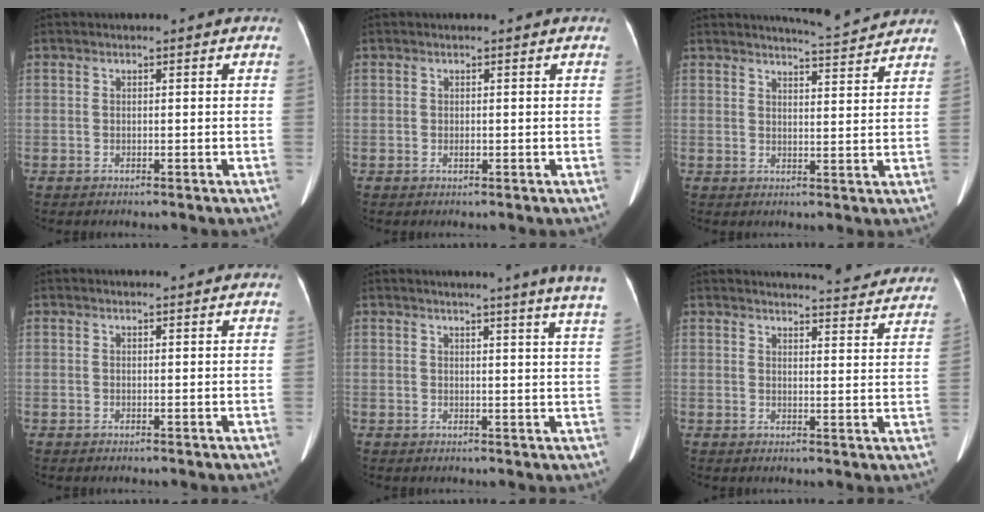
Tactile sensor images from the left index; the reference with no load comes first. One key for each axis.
{"total": 0.5, "fx": -0.1, "fy": 0.3, "fz": 0.5, "tx": -0.010, "ty": 0.002, "tz": -0.003}
{"total": 5.9, "fx": 5.9, "fy": -0.4, "fz": 0.6, "tx": -0.024, "ty": -0.005, "tz": 0.073}
{"total": 2.2, "fx": 2.2, "fy": 0.3, "fz": 0.5, "tx": -0.012, "ty": 0.009, "tz": 0.024}
{"total": 13.0, "fx": 11.5, "fy": -1.5, "fz": 6.0, "tx": -0.078, "ty": -0.053, "tz": 0.112}
{"total": 16.1, "fx": 15.6, "fy": 1.9, "fz": 3.7, "tx": -0.031, "ty": -0.048, "tz": 0.160}